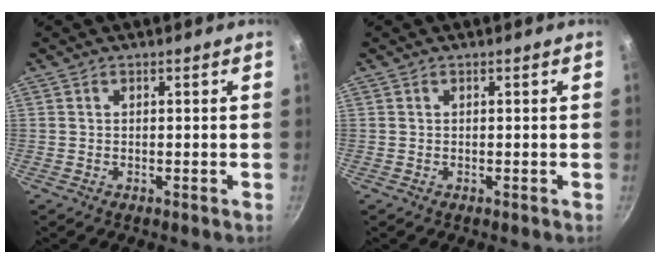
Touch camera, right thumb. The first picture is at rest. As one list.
[{"total": 0.0}]